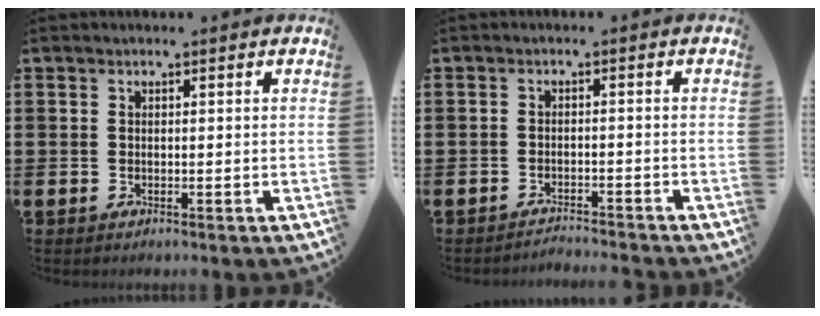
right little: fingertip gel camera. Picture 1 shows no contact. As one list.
[{"total": 0.6, "force": [-0.6, -0.1, 0.0], "torque": [-0.001, -0.002, -0.013]}]